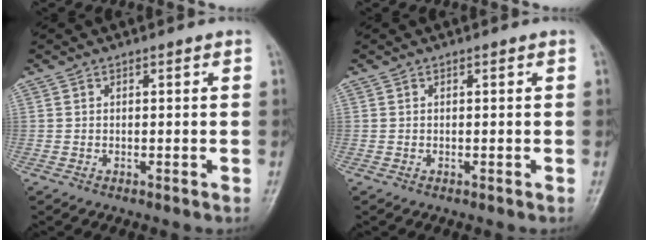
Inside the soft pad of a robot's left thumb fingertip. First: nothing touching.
{"total": 0.0}